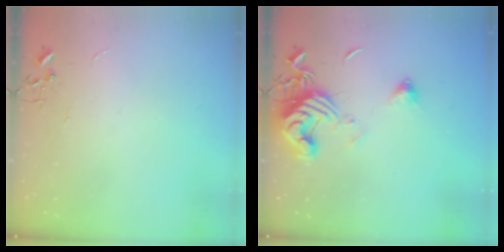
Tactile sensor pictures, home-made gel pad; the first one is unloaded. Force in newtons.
{"total": 14.0, "press": 13.9, "slide": 1.7}